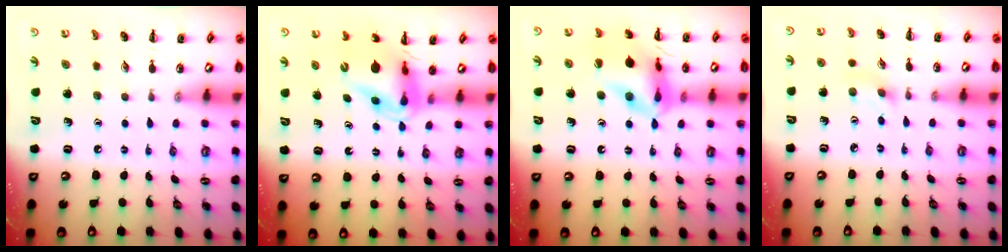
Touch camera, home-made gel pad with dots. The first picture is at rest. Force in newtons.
{"total": 10.2, "press": 9.6, "slide": 3.2}
{"total": 16.9, "press": 16.8, "slide": 2.3}
{"total": 1.2, "press": 1.1, "slide": 0.3}